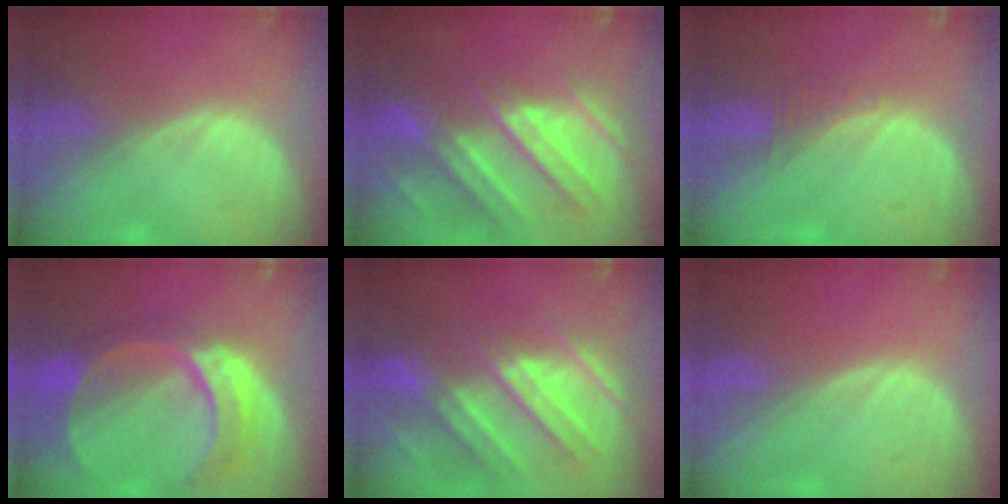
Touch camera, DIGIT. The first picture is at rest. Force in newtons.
{"total": 11.1, "press": 9.8, "slide": 5.1}
{"total": 1.7, "press": 1.6, "slide": 0.7}
{"total": 11.1, "press": 9.2, "slide": 6.1}
{"total": 10.5, "press": 9.6, "slide": 4.3}
{"total": 0.0}